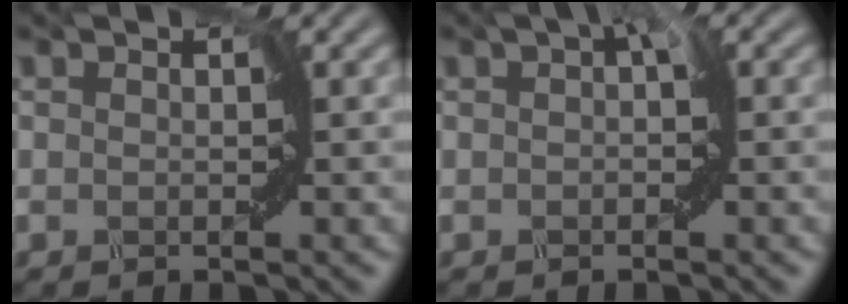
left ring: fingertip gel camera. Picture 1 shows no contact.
{"total": 1.9, "force": [-0.1, 1.1, 1.6], "torque": [-0.023, 0.000, -0.002]}